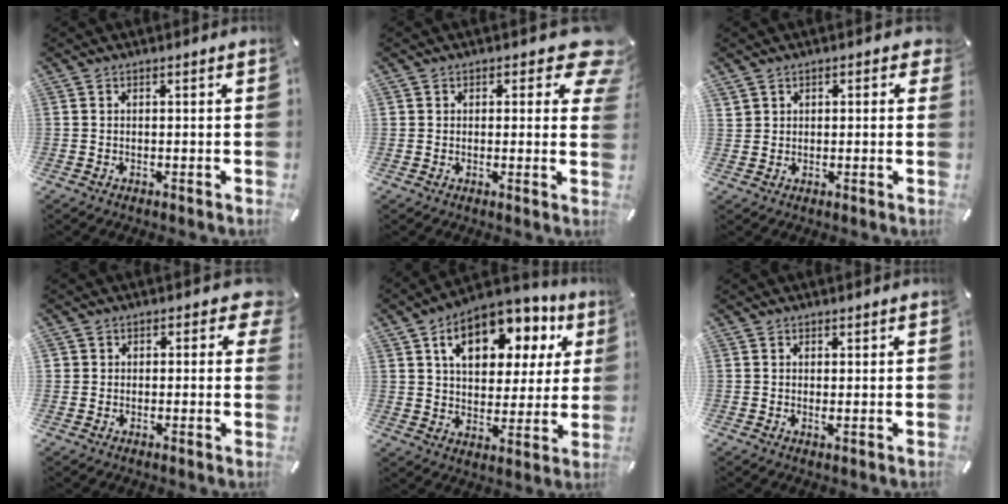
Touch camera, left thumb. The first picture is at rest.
{"total": 7.0, "force": [3.6, 3.8, 4.6], "torque": [-0.046, -0.015, 0.059]}
{"total": 3.0, "force": [1.3, 2.7, 0.4], "torque": [0.003, -0.002, 0.022]}
{"total": 4.0, "force": [1.4, 3.1, 2.0], "torque": [-0.010, -0.006, 0.020]}
{"total": 15.9, "force": [8.3, 9.8, 9.3], "torque": [-0.145, -0.036, 0.144]}
{"total": 1.1, "force": [0.6, 0.6, 0.7], "torque": [-0.008, -0.002, 0.009]}